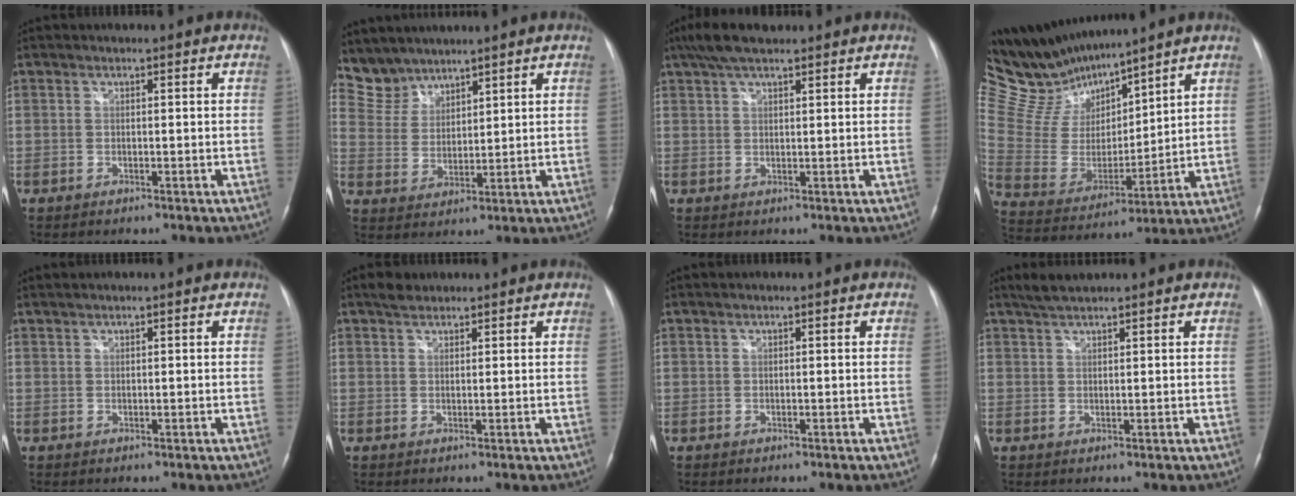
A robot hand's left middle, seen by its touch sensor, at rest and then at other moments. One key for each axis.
{"total": 5.9, "fx": 5.5, "fy": 2.1, "fz": -0.4, "tx": 0.000, "ty": 0.012, "tz": 0.125}
{"total": 5.9, "fx": 4.6, "fy": 1.4, "fz": 3.4, "tx": -0.071, "ty": 0.024, "tz": 0.086}
{"total": 14.3, "fx": 13.6, "fy": 2.4, "fz": 4.0, "tx": -0.099, "ty": 0.006, "tz": 0.277}
{"total": 0.7, "fx": 0.7, "fy": -0.1, "fz": 0.2, "tx": -0.006, "ty": 0.008, "tz": 0.019}
{"total": 1.9, "fx": 1.7, "fy": 0.9, "fz": 0.4, "tx": -0.013, "ty": 0.007, "tz": 0.029}
{"total": 0.0}
{"total": 2.6, "fx": 2.4, "fy": 0.1, "fz": 1.1, "tx": -0.027, "ty": 0.006, "tz": 0.049}